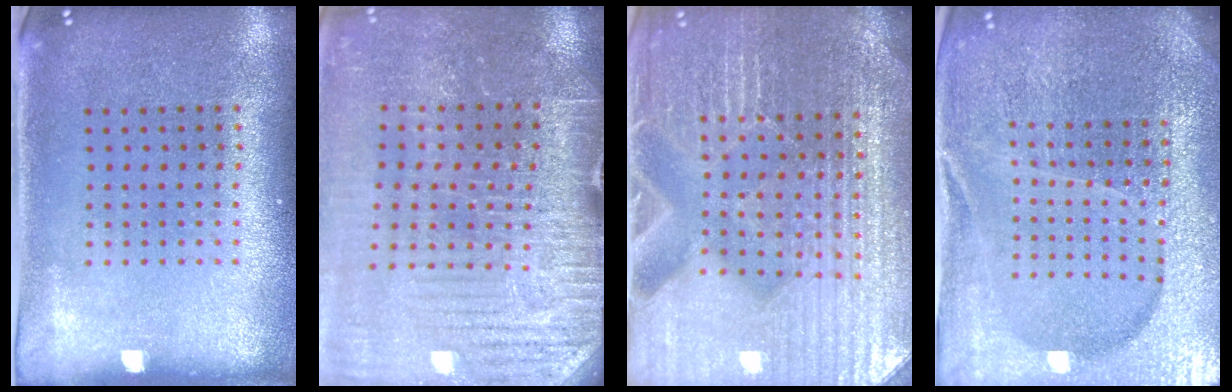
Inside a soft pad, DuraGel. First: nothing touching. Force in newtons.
{"total": 3.9, "press": 3.9, "slide": 0.6}
{"total": 5.2, "press": 4.8, "slide": 1.8}
{"total": 5.5, "press": 5.0, "slide": 2.5}